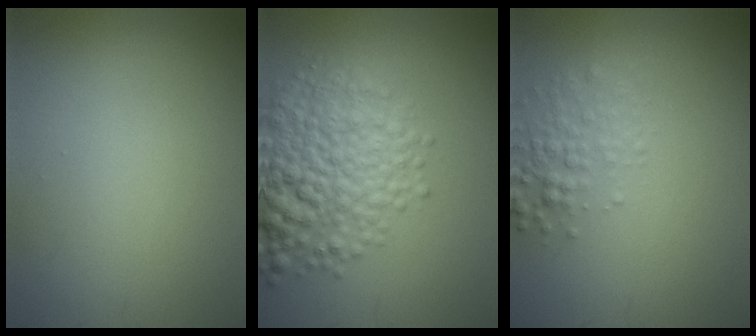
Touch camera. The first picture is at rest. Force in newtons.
{"total": 7.5, "press": 7.5, "slide": 0.2}
{"total": 2.3, "press": 2.3, "slide": 0.1}